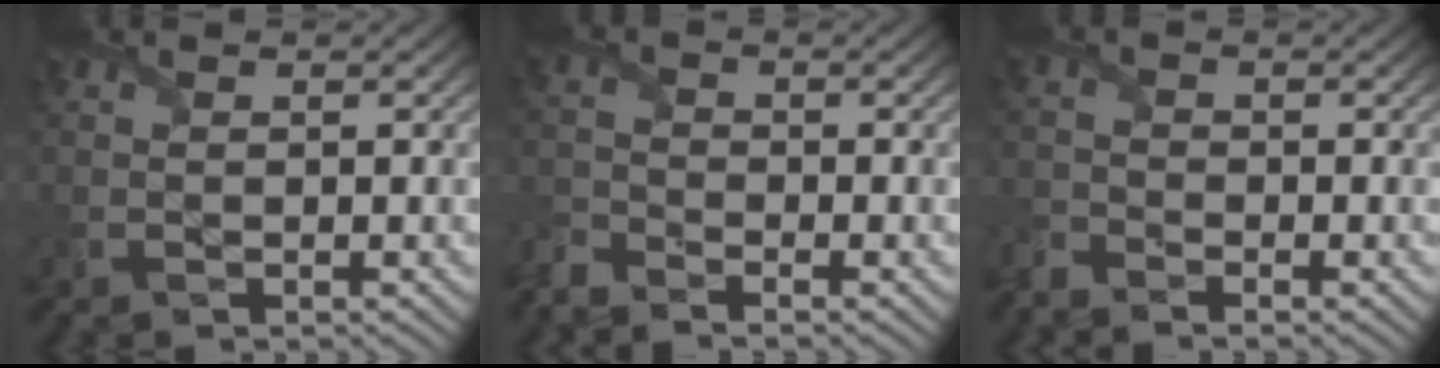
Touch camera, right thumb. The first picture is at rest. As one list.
[{"total": 3.5, "force": [-3.3, 0.9, 1.0], "torque": [-0.029, -0.014, -0.082]}, {"total": 2.6, "force": [-2.5, 0.5, 0.6], "torque": [-0.019, -0.012, -0.063]}]